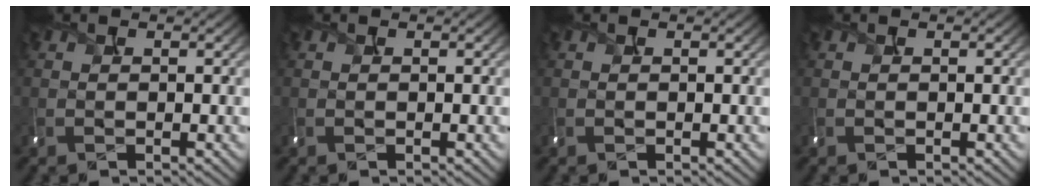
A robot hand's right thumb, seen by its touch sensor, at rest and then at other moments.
{"total": 0.0}
{"total": 0.0}
{"total": 0.0}